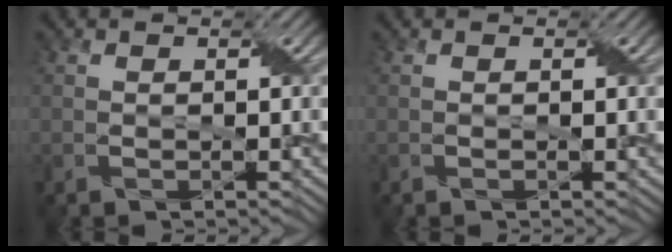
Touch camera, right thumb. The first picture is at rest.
{"total": 0.6, "force": [0.0, -0.5, 0.2], "torque": [0.000, -0.002, 0.004]}